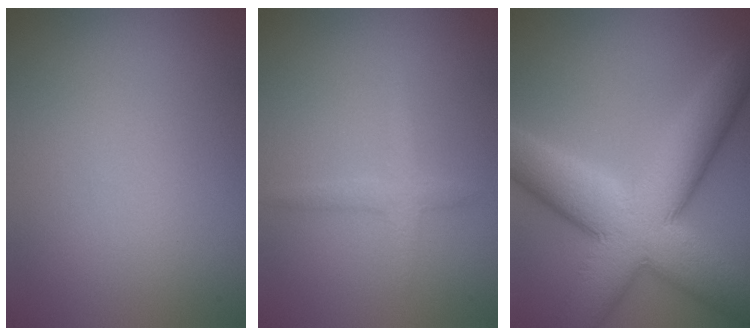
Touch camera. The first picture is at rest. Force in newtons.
{"total": 1.7, "press": 1.7, "slide": 0.1}
{"total": 11.6, "press": 11.5, "slide": 0.5}